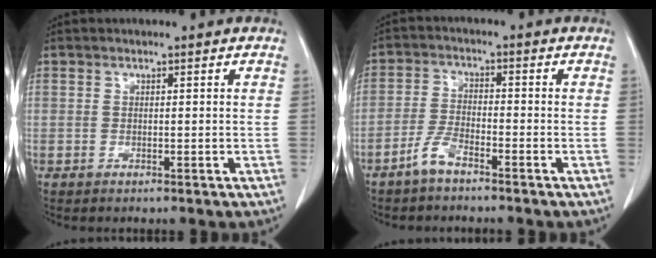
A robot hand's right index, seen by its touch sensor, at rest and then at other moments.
{"total": 3.8, "force": [-2.9, 0.8, 2.4], "torque": [-0.057, 0.002, -0.058]}